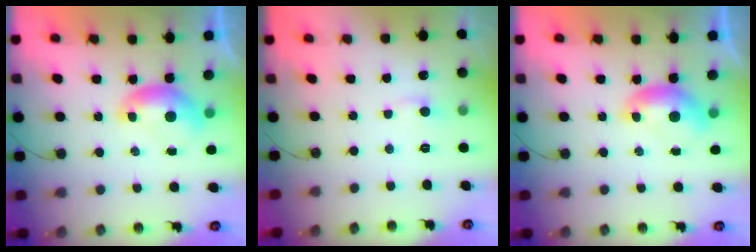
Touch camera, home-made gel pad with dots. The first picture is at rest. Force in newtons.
{"total": 1.0, "press": 0.9, "slide": 0.4}
{"total": 0.0}